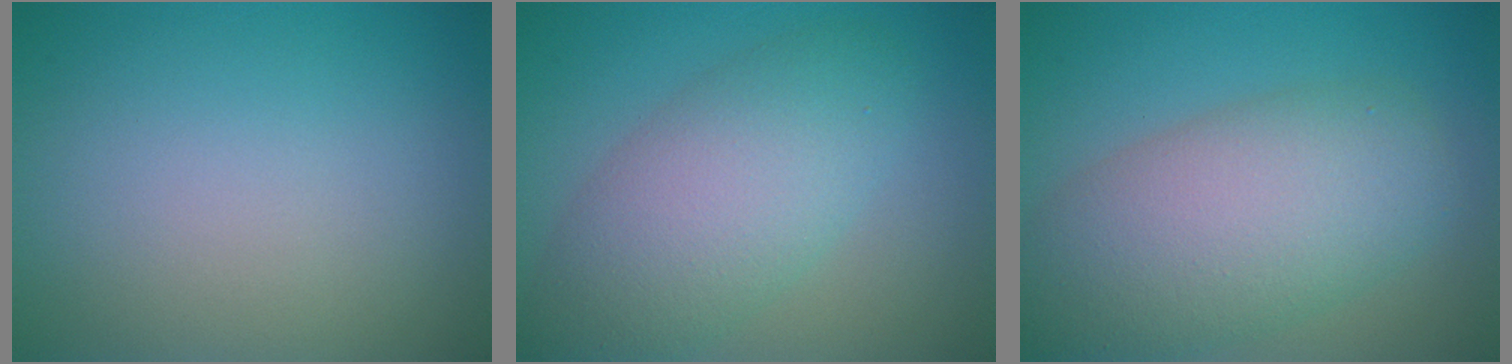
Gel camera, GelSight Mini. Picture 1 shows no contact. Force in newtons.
{"total": 6.6, "press": 6.6, "slide": 0.5}
{"total": 8.5, "press": 8.5, "slide": 0.5}